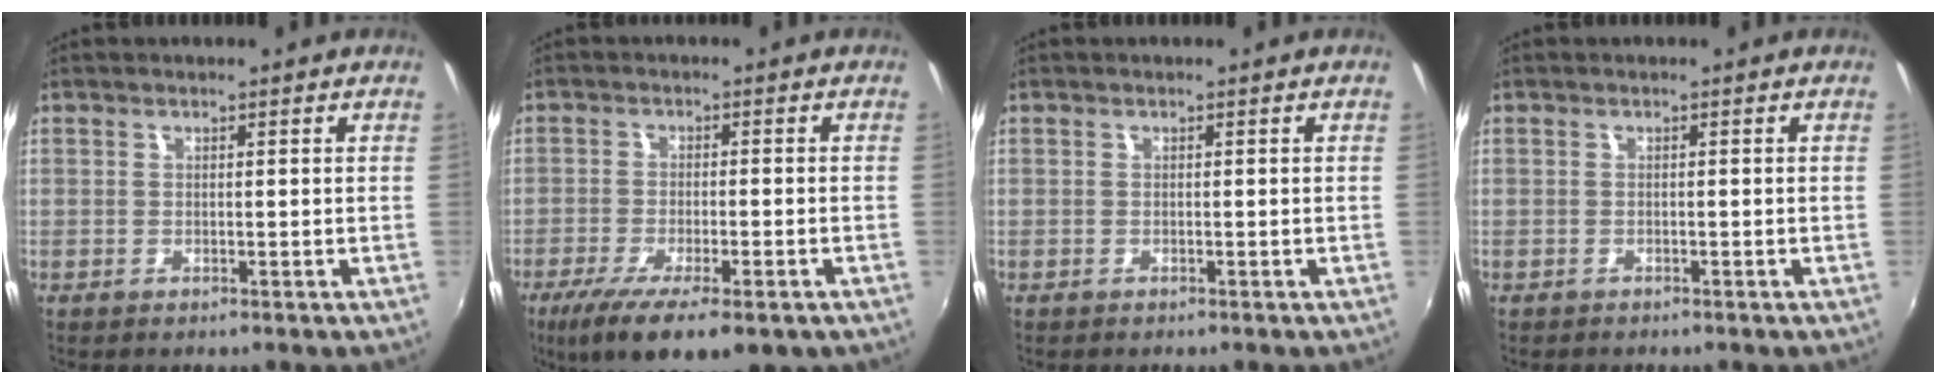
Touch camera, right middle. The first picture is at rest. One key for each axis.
{"total": 14.5, "fx": -9.1, "fy": 4.7, "fz": 10.3, "tx": -0.203, "ty": -0.055, "tz": -0.143}
{"total": 0.5, "fx": -0.5, "fy": 0.3, "fz": 0.0, "tx": -0.003, "ty": -0.002, "tz": -0.008}
{"total": 1.1, "fx": -1.0, "fy": 0.6, "fz": 0.1, "tx": -0.008, "ty": -0.002, "tz": -0.015}